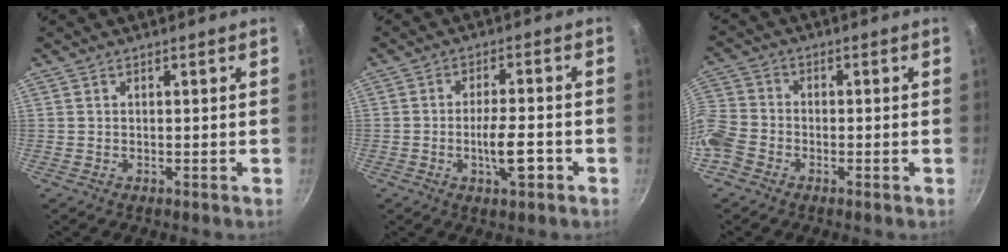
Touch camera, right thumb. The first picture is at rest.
{"total": 6.7, "force": [-2.4, 2.1, 5.9], "torque": [-0.089, 0.017, -0.042]}
{"total": 8.9, "force": [-4.3, 6.6, 4.2], "torque": [-0.092, 0.034, -0.108]}